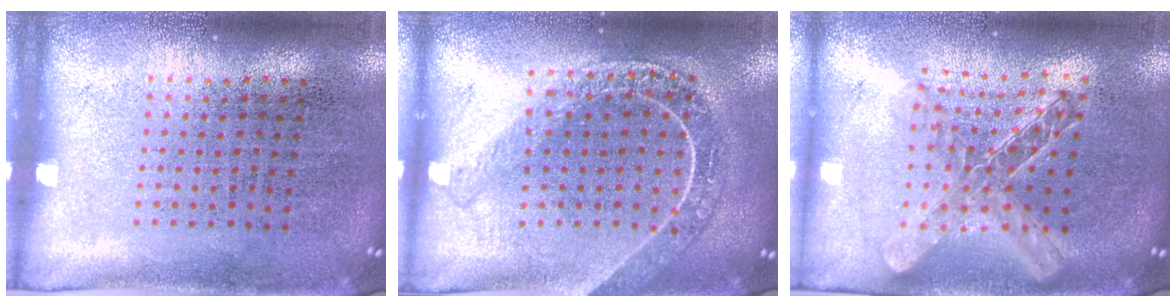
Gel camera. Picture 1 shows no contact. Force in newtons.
{"total": 2.0, "press": 1.7, "slide": 1.0}
{"total": 1.9, "press": 1.6, "slide": 1.0}